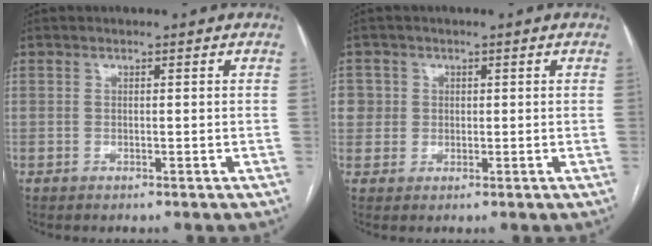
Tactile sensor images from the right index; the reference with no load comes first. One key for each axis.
{"total": 3.8, "fx": 0.7, "fy": 3.7, "fz": 0.4, "tx": 0.006, "ty": 0.014, "tz": 0.016}